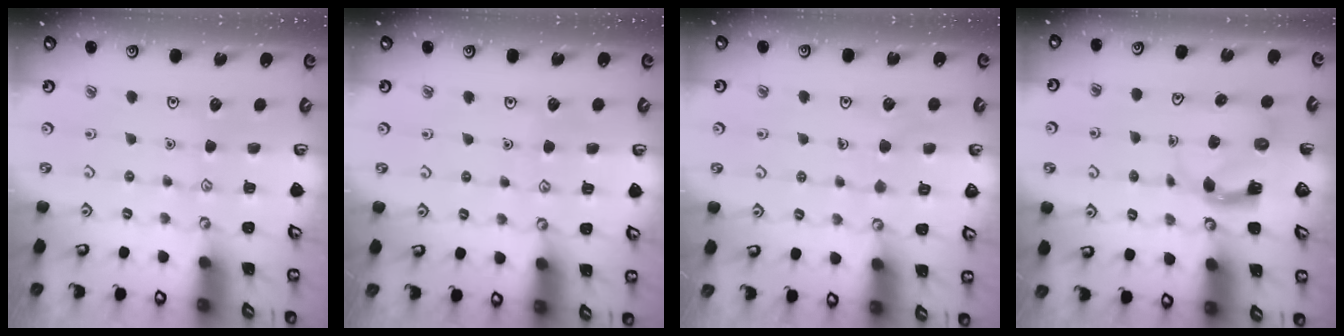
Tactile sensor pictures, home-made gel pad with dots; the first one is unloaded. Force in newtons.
{"total": 3.3, "press": 3.2, "slide": 0.3}
{"total": 5.1, "press": 5.0, "slide": 0.4}
{"total": 3.8, "press": 3.8, "slide": 0.6}